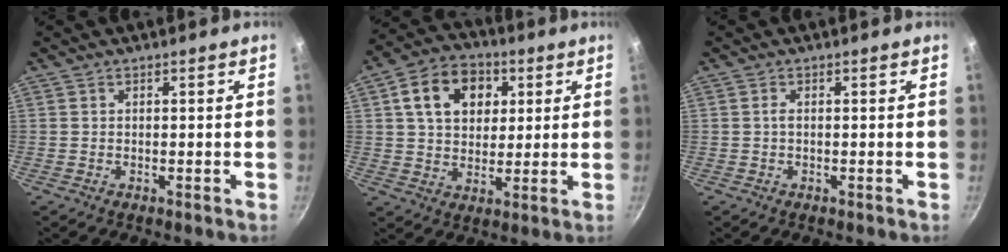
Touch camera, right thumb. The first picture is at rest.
{"total": 13.1, "force": [4.1, 9.7, 7.7], "torque": [-0.102, 0.005, 0.059]}
{"total": 0.7, "force": [-0.1, 0.3, 0.7], "torque": [-0.015, 0.002, -0.002]}